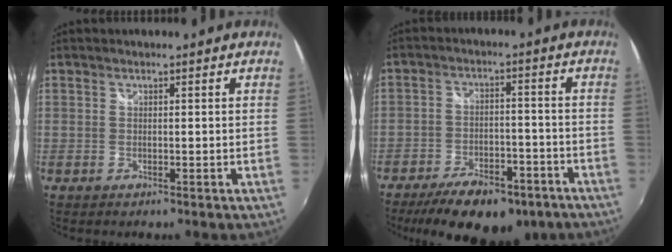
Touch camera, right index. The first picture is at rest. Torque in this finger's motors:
{"motor_torque": [-0.68, -1.16, -0.19, -0.21]}